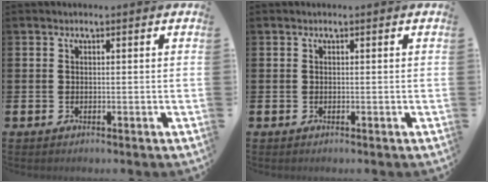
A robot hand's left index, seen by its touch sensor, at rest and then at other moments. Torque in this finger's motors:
{"motor_torque": [0.00, 0.00, 0.00, 0.00]}